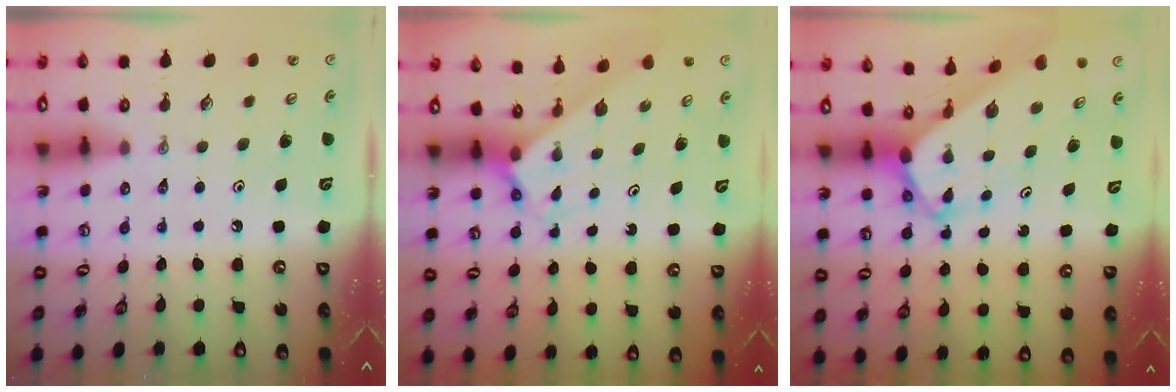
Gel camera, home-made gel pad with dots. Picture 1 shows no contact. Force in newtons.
{"total": 2.3, "press": 2.3, "slide": 0.3}
{"total": 4.3, "press": 4.3, "slide": 0.4}